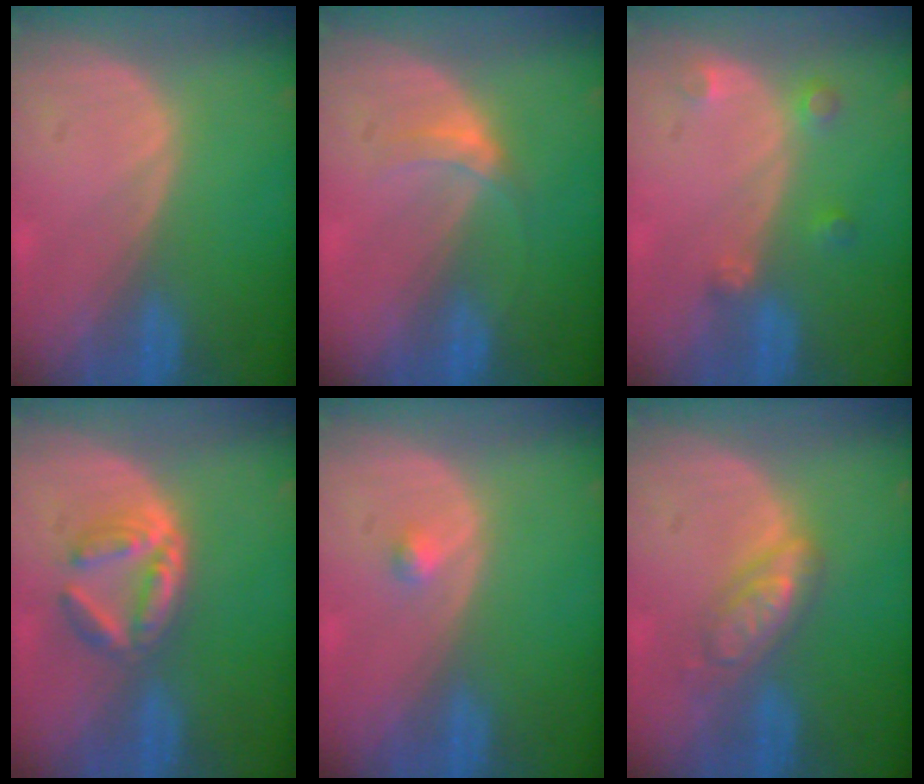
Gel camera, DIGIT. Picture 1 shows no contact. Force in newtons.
{"total": 2.9, "press": 2.5, "slide": 1.5}
{"total": 2.6, "press": 2.5, "slide": 0.5}
{"total": 5.8, "press": 5.3, "slide": 2.4}
{"total": 1.0, "press": 1.0, "slide": 0.1}
{"total": 4.9, "press": 4.9, "slide": 0.1}